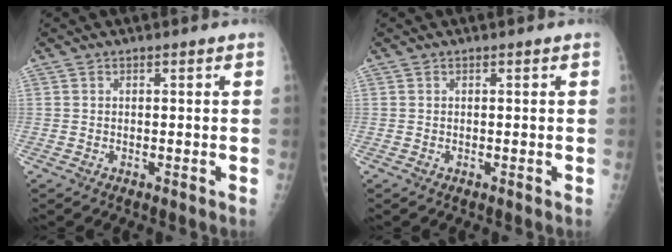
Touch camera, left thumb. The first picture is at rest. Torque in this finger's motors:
{"motor_torque": [-0.04, 0.05, -0.03, -0.01, 0.00]}